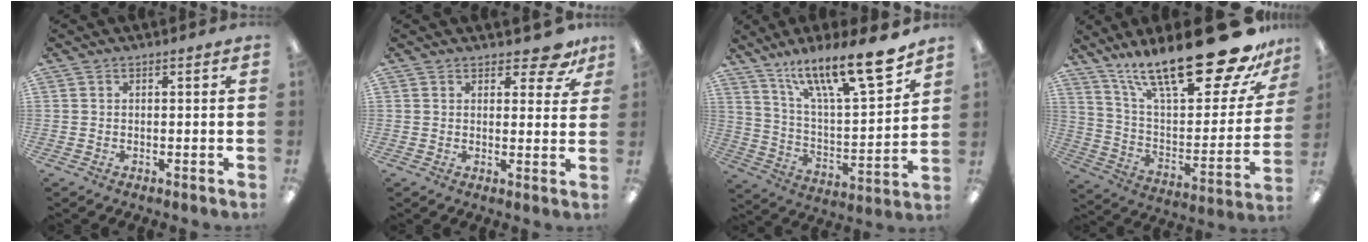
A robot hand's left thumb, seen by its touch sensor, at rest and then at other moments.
{"total": 6.0, "force": [4.6, 2.5, 2.9], "torque": [-0.029, -0.024, 0.077]}
{"total": 20.3, "force": [15.4, 4.7, 12.4], "torque": [-0.199, -0.103, 0.252]}
{"total": 28.9, "force": [20.0, 8.3, 19.2], "torque": [-0.291, -0.135, 0.335]}